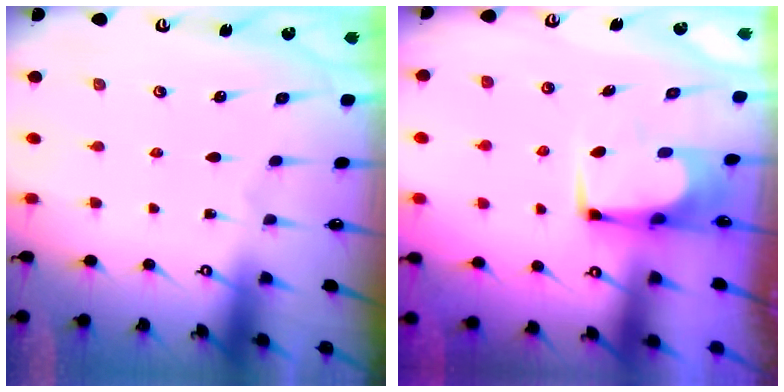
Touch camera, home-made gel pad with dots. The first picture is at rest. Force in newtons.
{"total": 1.0, "press": 0.9, "slide": 0.2}